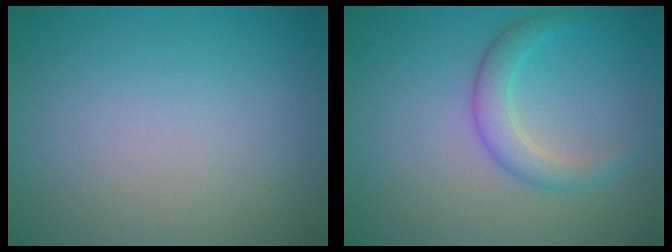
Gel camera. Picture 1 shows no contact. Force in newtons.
{"total": 2.6, "press": 2.6, "slide": 0.1}